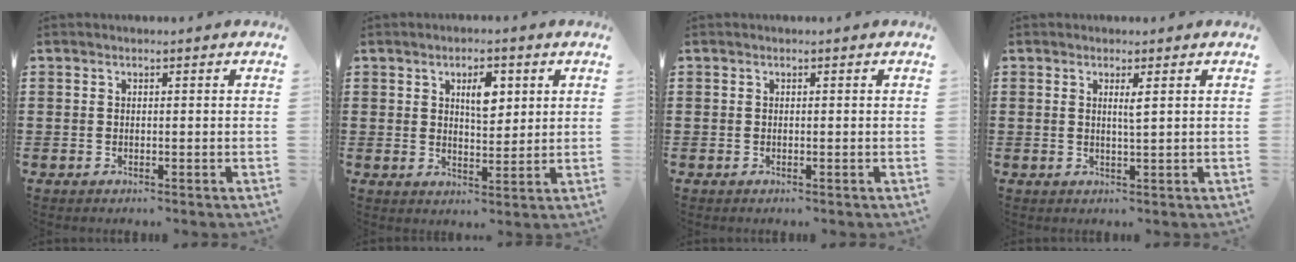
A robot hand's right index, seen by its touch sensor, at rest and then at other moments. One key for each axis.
{"total": 4.7, "fx": 1.9, "fy": 2.2, "fz": 3.8, "tx": -0.058, "ty": 0.002, "tz": 0.025}
{"total": 0.0}
{"total": 1.8, "fx": 0.8, "fy": -0.1, "fz": 1.6, "tx": -0.032, "ty": -0.002, "tz": 0.013}